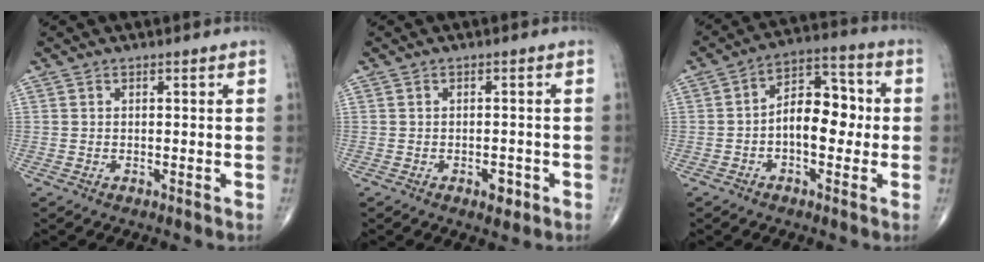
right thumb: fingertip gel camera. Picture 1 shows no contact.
{"total": 2.5, "force": [-1.2, 1.3, 1.8], "torque": [-0.014, 0.003, -0.015]}
{"total": 10.4, "force": [-0.9, 6.1, 8.4], "torque": [-0.107, 0.036, -0.025]}